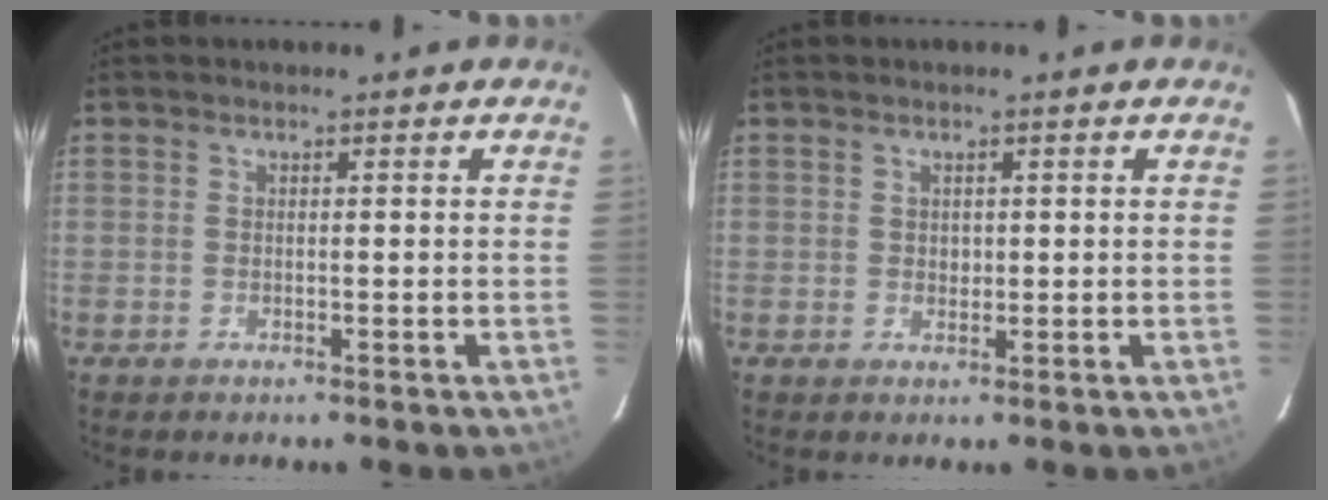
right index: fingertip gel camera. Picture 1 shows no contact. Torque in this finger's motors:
{"motor_torque": [0.21, 0.18, 0.02, 0.00]}